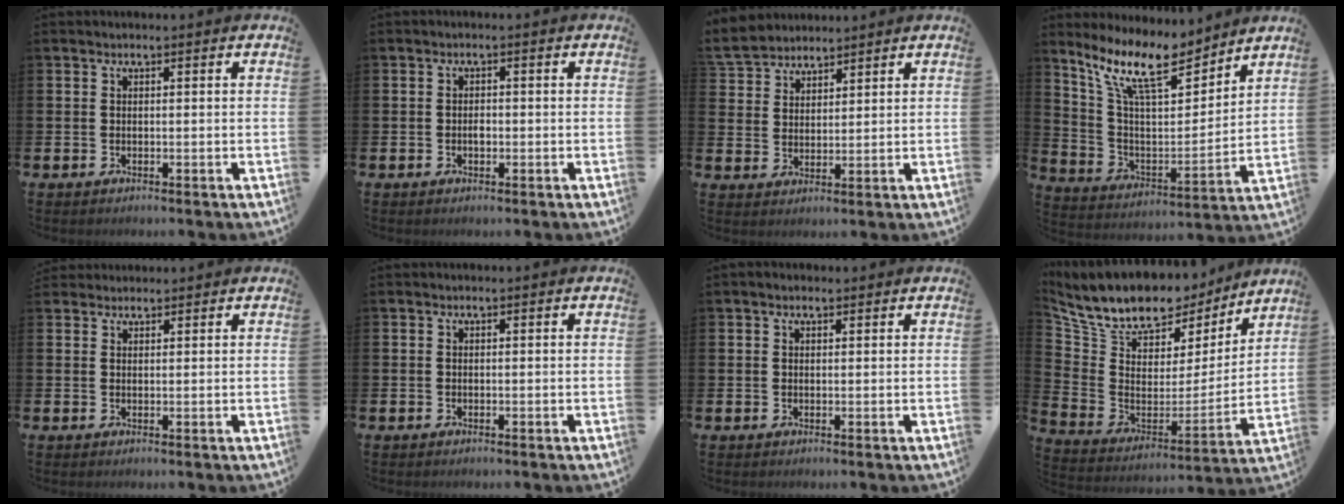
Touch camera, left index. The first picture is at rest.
{"total": 1.2, "force": [-0.2, 0.8, 0.9], "torque": [-0.004, -0.001, -0.008]}
{"total": 4.5, "force": [4.3, 1.3, -0.3], "torque": [-0.016, -0.014, 0.080]}
{"total": 12.1, "force": [10.0, 3.3, 5.9], "torque": [-0.138, -0.056, 0.177]}
{"total": 1.8, "force": [1.7, 0.4, -0.2], "torque": [0.001, -0.001, 0.032]}
{"total": 0.0}
{"total": 1.2, "force": [1.0, 0.5, 0.4], "torque": [0.003, 0.002, 0.015]}
{"total": 12.0, "force": [10.6, 4.6, 3.4], "torque": [-0.120, -0.060, 0.187]}